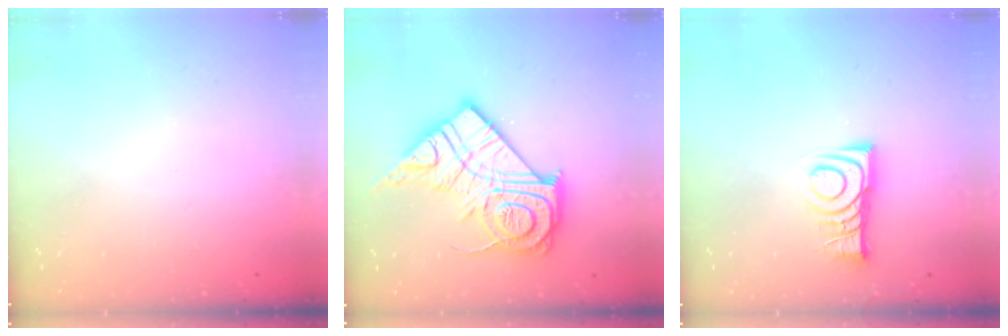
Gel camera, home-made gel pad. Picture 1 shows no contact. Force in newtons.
{"total": 23.3, "press": 23.3, "slide": 1.7}
{"total": 9.1, "press": 9.1, "slide": 0.4}